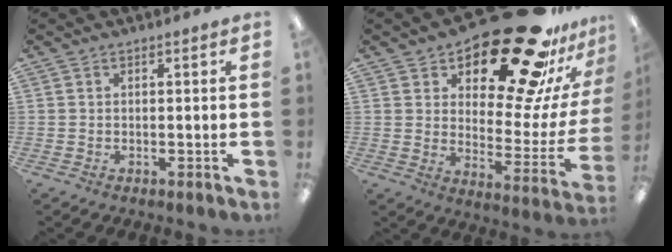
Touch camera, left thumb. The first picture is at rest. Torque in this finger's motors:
{"motor_torque": [0.78, 0.94, 1.30, -1.47, 0.06]}